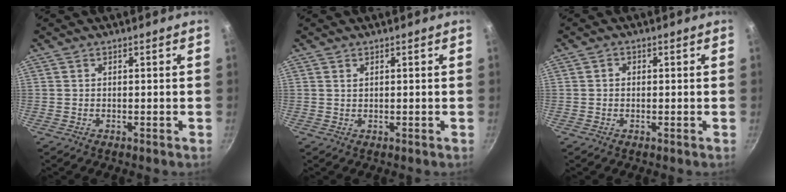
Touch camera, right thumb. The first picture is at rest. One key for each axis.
{"total": 0.9, "fx": 0.5, "fy": 0.5, "fz": 0.6, "tx": -0.011, "ty": 0.001, "tz": 0.011}
{"total": 1.3, "fx": 0.1, "fy": 1.1, "fz": 0.7, "tx": -0.012, "ty": 0.006, "tz": 0.001}